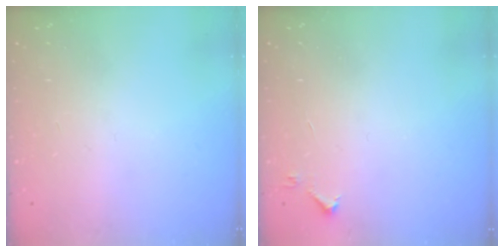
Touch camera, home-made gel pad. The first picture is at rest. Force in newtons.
{"total": 3.8, "press": 3.7, "slide": 0.6}